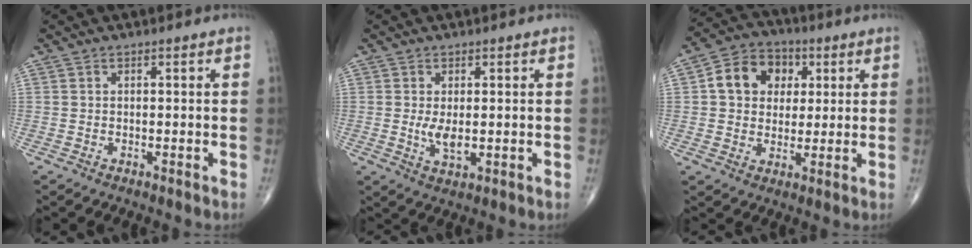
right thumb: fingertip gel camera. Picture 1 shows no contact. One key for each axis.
{"total": 4.0, "fx": 0.0, "fy": 1.8, "fz": 3.6, "tx": -0.066, "ty": -0.011, "tz": 0.005}
{"total": 11.0, "fx": 2.6, "fy": 8.9, "fz": 5.9, "tx": -0.063, "ty": 0.007, "tz": 0.034}